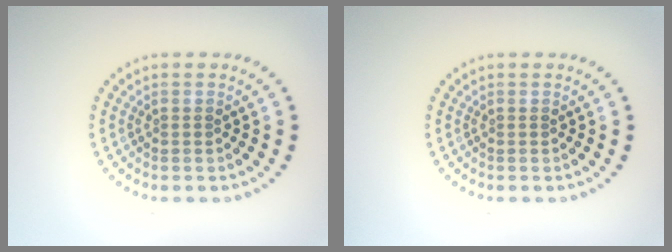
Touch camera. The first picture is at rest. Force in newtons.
{"total": 0.0}